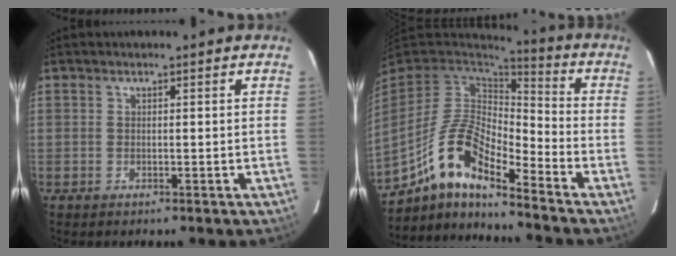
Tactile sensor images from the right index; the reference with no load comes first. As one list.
[{"total": 13.8, "force": [-9.6, 3.3, 9.3], "torque": [-0.186, 0.017, -0.176]}]